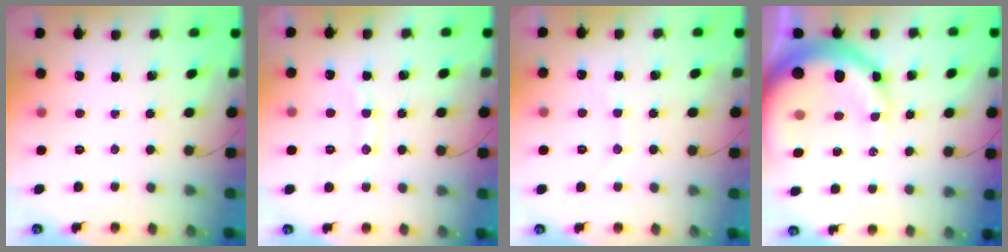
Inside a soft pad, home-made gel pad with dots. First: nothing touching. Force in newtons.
{"total": 10.3, "press": 10.2, "slide": 1.1}
{"total": 6.2, "press": 6.1, "slide": 1.0}
{"total": 15.4, "press": 15.0, "slide": 3.3}